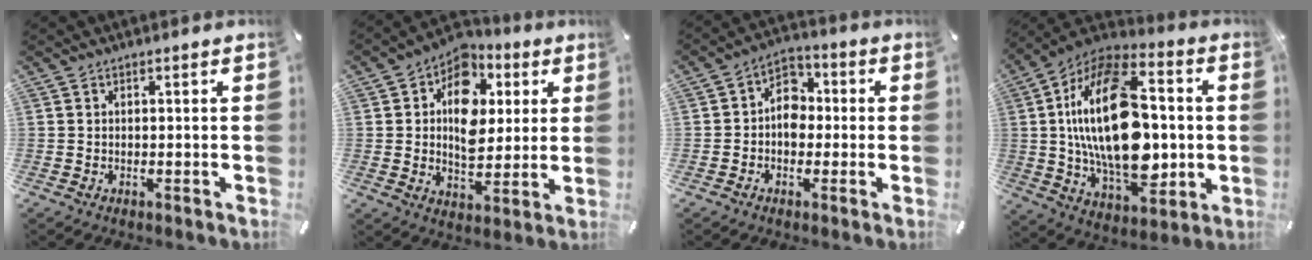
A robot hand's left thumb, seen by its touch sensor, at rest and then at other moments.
{"total": 13.1, "force": [2.6, 10.0, 7.9], "torque": [-0.111, -0.005, 0.048]}
{"total": 7.1, "force": [-1.2, 5.8, 3.9], "torque": [-0.060, 0.018, -0.023]}
{"total": 28.1, "force": [1.0, 16.3, 22.8], "torque": [-0.438, -0.003, 0.015]}